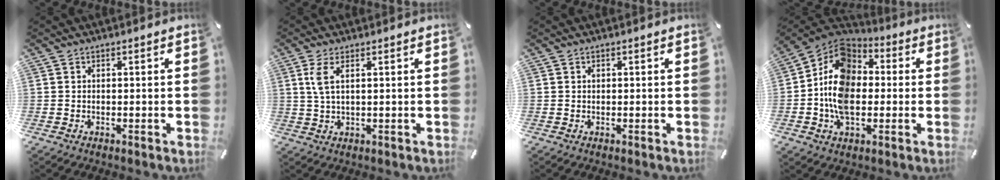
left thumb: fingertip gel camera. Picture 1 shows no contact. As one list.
[{"total": 4.6, "force": [1.6, 1.5, 4.0], "torque": [-0.092, 0.000, 0.026]}, {"total": 0.5, "force": [0.1, 0.4, 0.3], "torque": [-0.009, 0.001, 0.001]}, {"total": 14.4, "force": [-2.0, 10.4, 9.8], "torque": [-0.205, 0.007, -0.043]}]